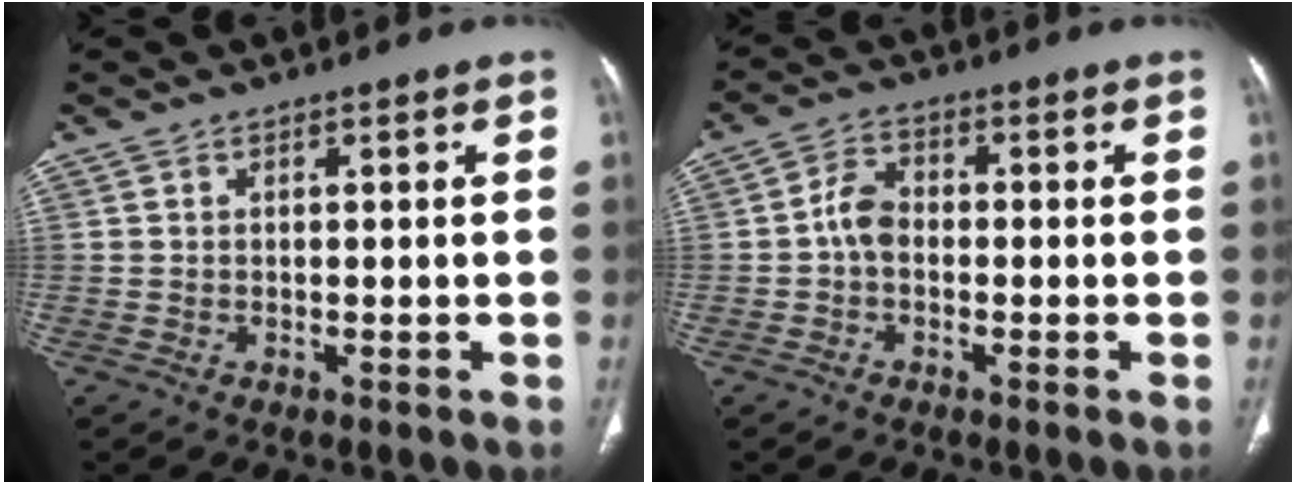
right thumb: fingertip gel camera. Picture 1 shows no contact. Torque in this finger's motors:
{"motor_torque": [0.89, 0.66, 0.66, -0.40, 0.22]}